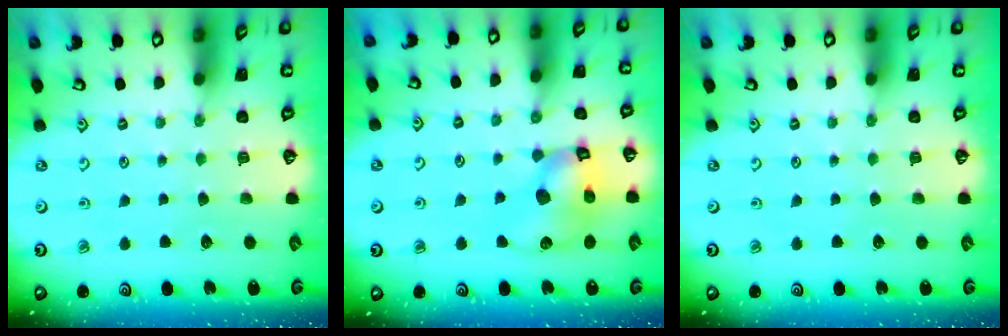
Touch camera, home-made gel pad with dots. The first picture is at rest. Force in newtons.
{"total": 12.4, "press": 12.3, "slide": 1.6}
{"total": 0.0}